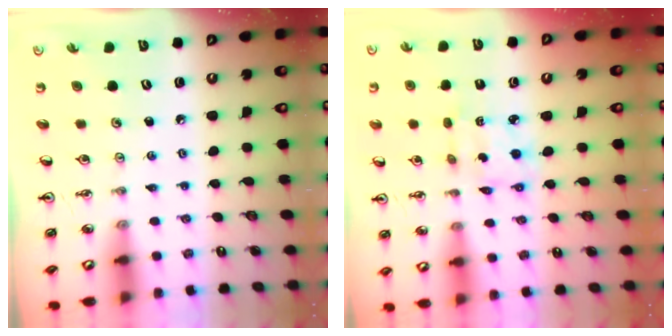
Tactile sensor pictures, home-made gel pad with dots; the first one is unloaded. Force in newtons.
{"total": 2.4, "press": 2.4, "slide": 0.2}